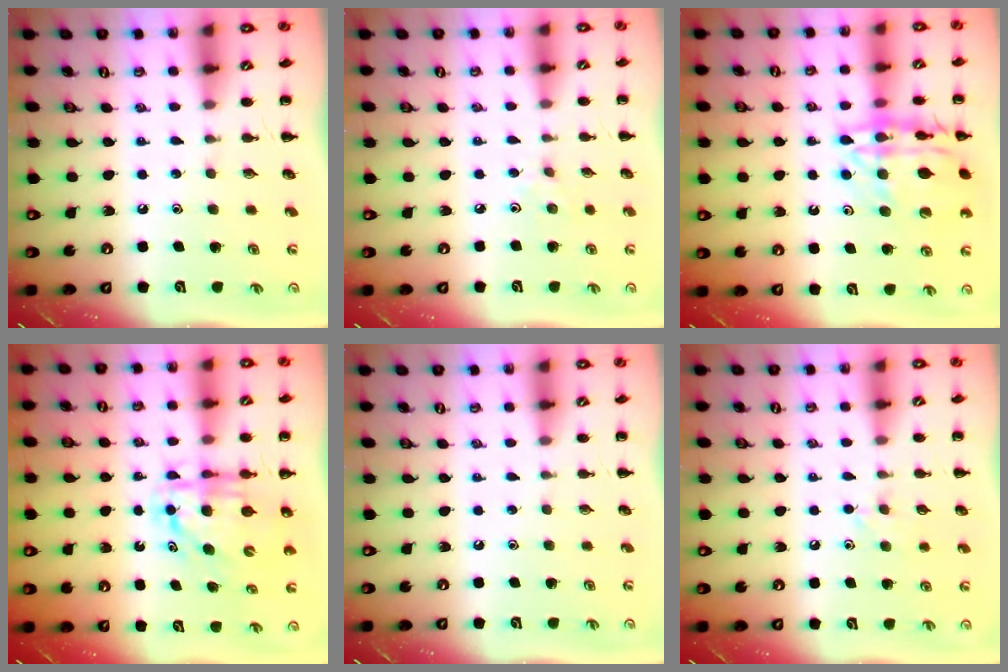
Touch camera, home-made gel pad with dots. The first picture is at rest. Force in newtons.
{"total": 2.7, "press": 2.5, "slide": 0.9}
{"total": 18.9, "press": 18.8, "slide": 1.7}
{"total": 6.9, "press": 6.8, "slide": 1.3}
{"total": 0.0}
{"total": 6.1, "press": 5.9, "slide": 1.4}